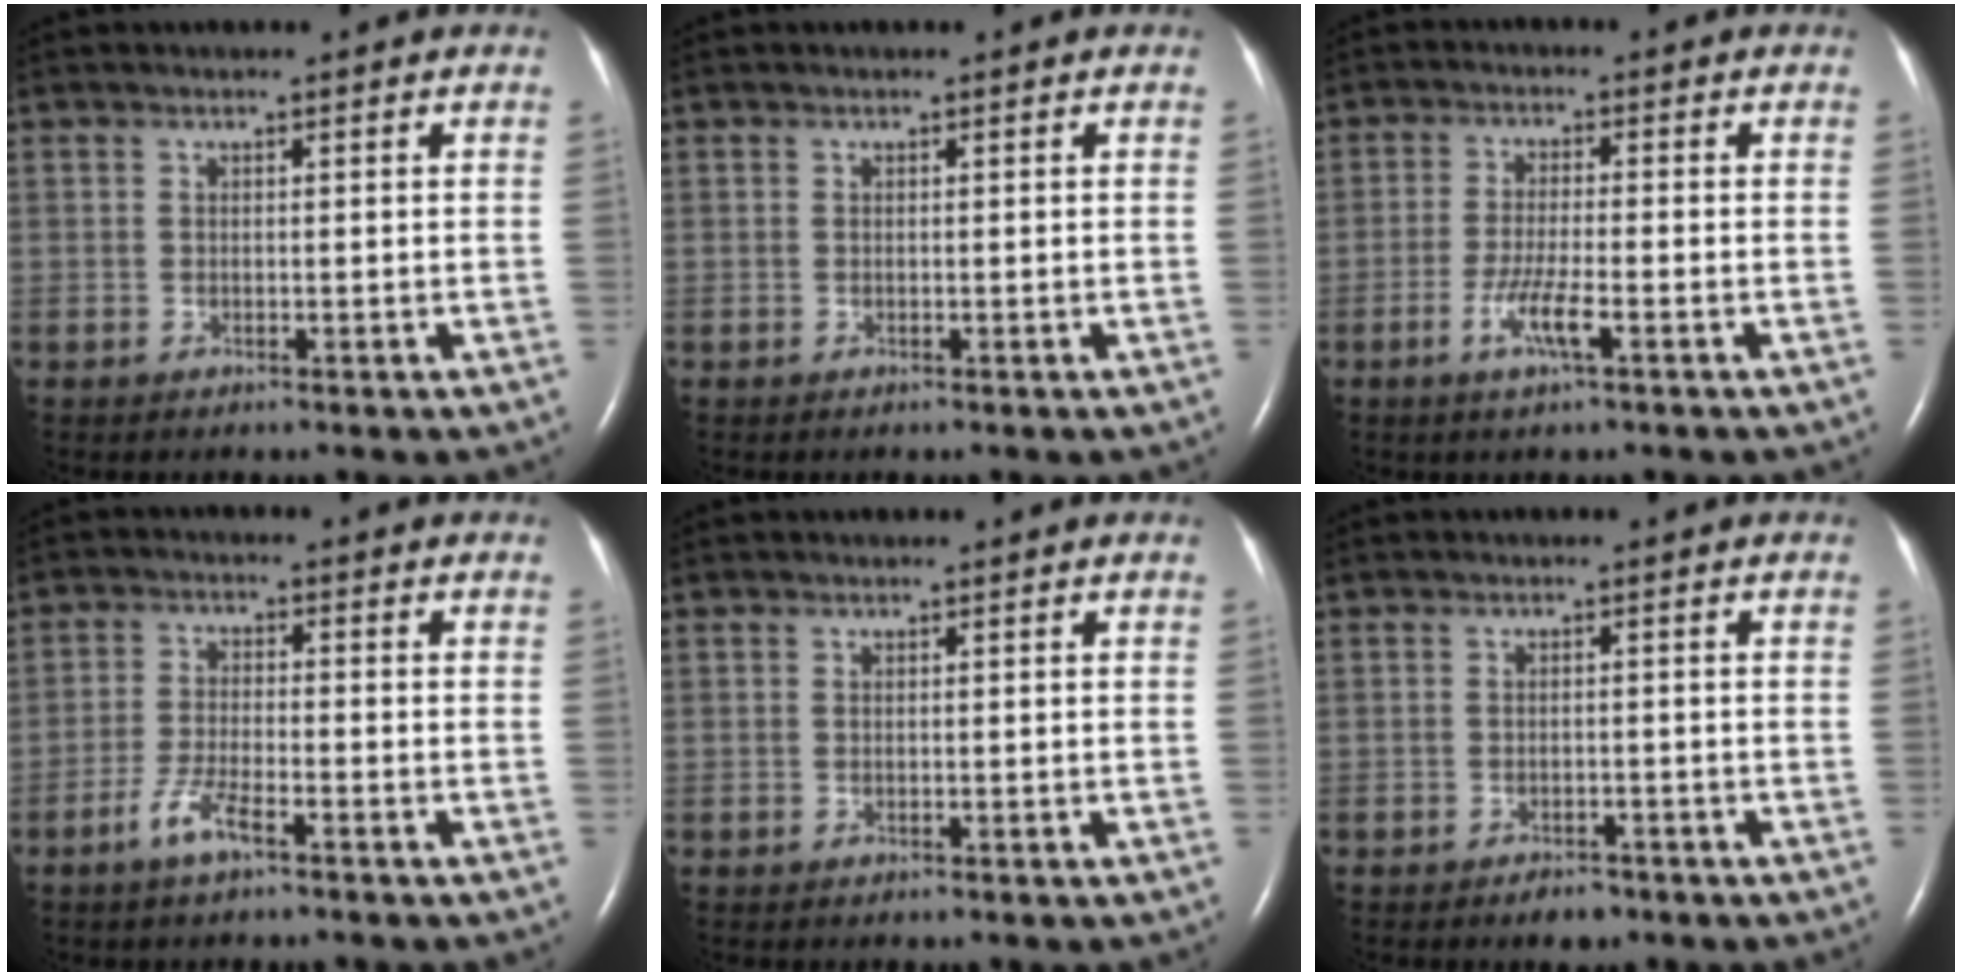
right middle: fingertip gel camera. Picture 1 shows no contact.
{"total": 0.0}
{"total": 4.8, "force": [-2.2, 0.3, 4.2], "torque": [-0.088, -0.007, -0.042]}
{"total": 4.4, "force": [-2.9, 0.7, 3.3], "torque": [-0.076, -0.003, -0.056]}
{"total": 0.0}
{"total": 2.3, "force": [-1.7, 1.0, 1.0], "torque": [-0.022, 0.000, -0.020]}